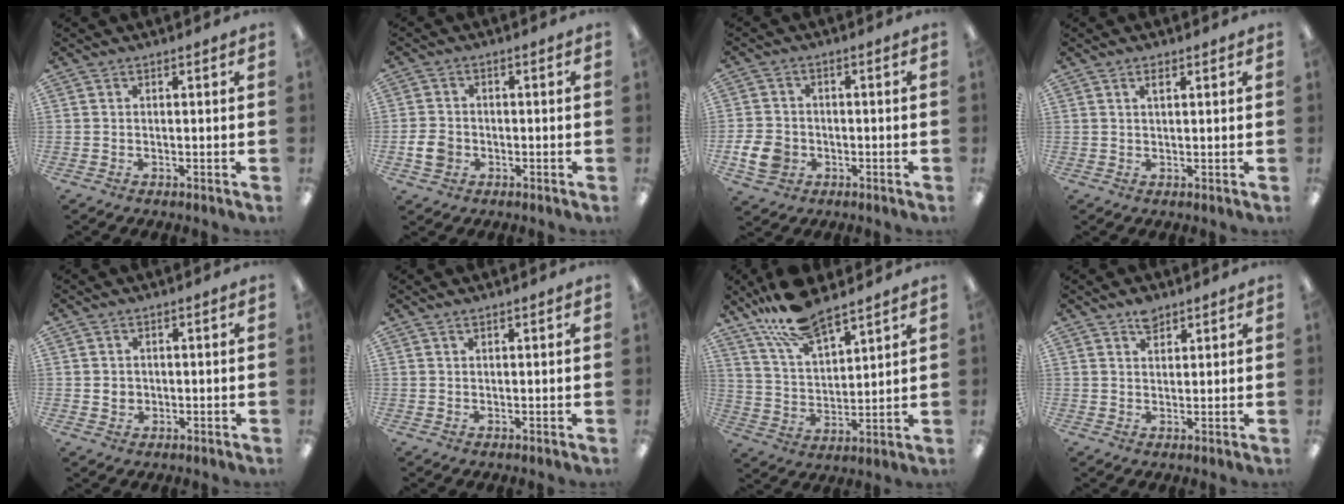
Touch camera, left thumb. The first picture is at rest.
{"total": 4.6, "force": [-1.2, 3.8, 2.3], "torque": [-0.043, 0.001, -0.025]}
{"total": 6.8, "force": [-1.9, 5.6, 3.4], "torque": [-0.074, 0.009, -0.034]}
{"total": 2.0, "force": [1.2, 0.8, 1.3], "torque": [-0.021, -0.002, 0.020]}
{"total": 2.1, "force": [0.5, 1.9, 0.7], "torque": [-0.016, 0.003, 0.008]}
{"total": 1.3, "force": [1.0, 0.5, 0.7], "torque": [-0.015, 0.000, 0.019]}
{"total": 13.8, "force": [11.2, 4.5, 6.7], "torque": [-0.139, -0.057, 0.204]}
{"total": 4.0, "force": [3.2, 2.0, 1.4], "torque": [-0.009, -0.015, 0.054]}